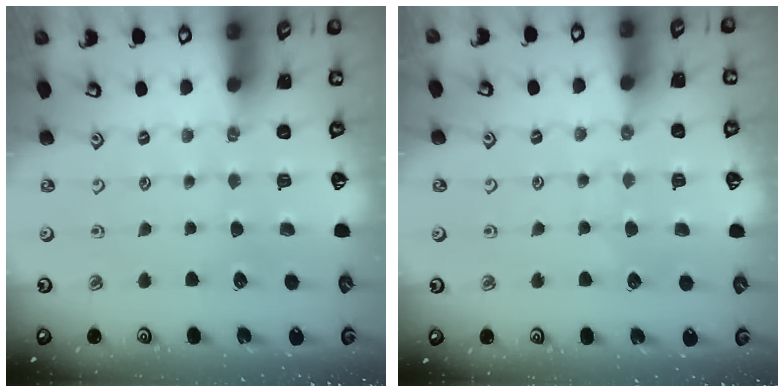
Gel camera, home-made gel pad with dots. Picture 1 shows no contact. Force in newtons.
{"total": 4.0, "press": 3.9, "slide": 0.5}